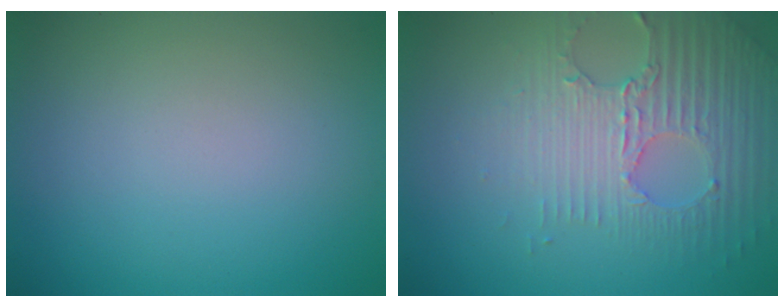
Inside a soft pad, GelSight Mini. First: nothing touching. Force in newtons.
{"total": 3.9, "press": 3.8, "slide": 1.1}